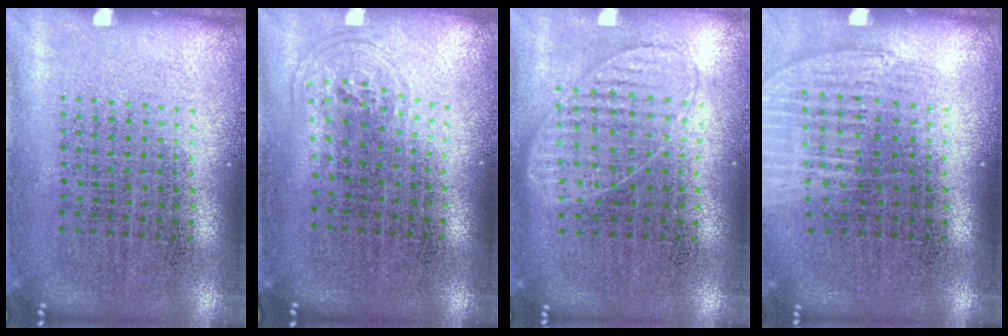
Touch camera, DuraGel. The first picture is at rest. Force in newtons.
{"total": 0.8, "press": 0.5, "slide": 0.7}
{"total": 0.9, "press": 0.9, "slide": 0.2}
{"total": 1.2, "press": 1.2, "slide": 0.3}